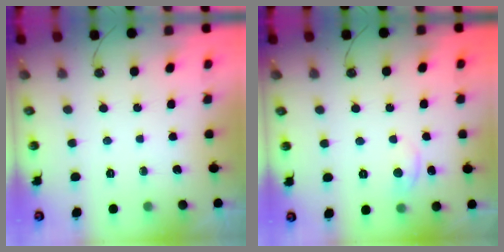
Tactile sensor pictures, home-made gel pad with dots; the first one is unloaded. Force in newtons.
{"total": 0.5, "press": 0.3, "slide": 0.5}